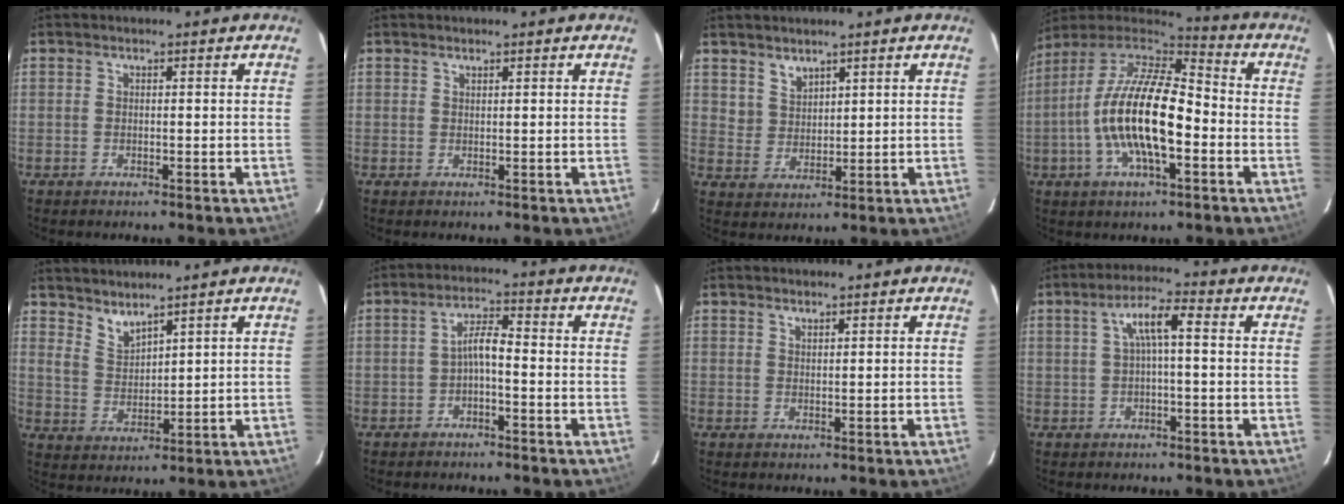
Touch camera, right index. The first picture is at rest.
{"total": 0.5, "force": [0.5, 0.1, 0.1], "torque": [-0.001, 0.001, 0.010]}
{"total": 4.0, "force": [3.1, 2.5, 0.4], "torque": [-0.001, 0.009, 0.067]}
{"total": 19.2, "force": [-4.0, 6.9, 17.5], "torque": [-0.335, -0.006, -0.082]}
{"total": 4.7, "force": [4.1, 1.4, 1.7], "torque": [-0.029, -0.005, 0.086]}
{"total": 3.4, "force": [-1.5, 0.8, 3.0], "torque": [-0.061, 0.012, -0.026]}
{"total": 1.0, "force": [0.9, 0.3, 0.3], "torque": [-0.006, 0.001, 0.017]}
{"total": 5.3, "force": [0.5, 1.0, 5.2], "torque": [-0.097, 0.015, 0.014]}